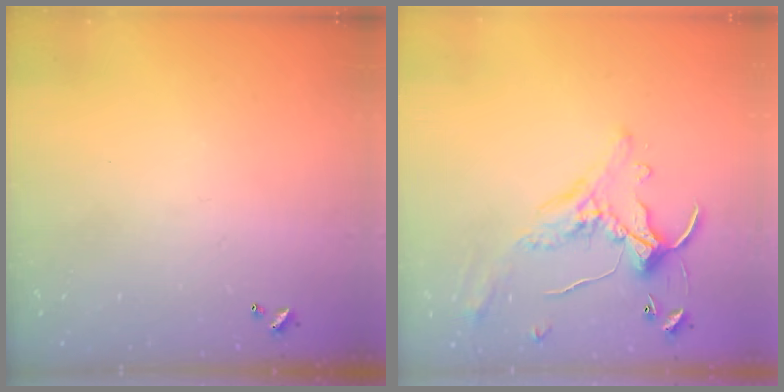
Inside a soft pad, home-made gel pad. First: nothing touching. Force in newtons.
{"total": 0.9, "press": 0.1, "slide": 0.9}